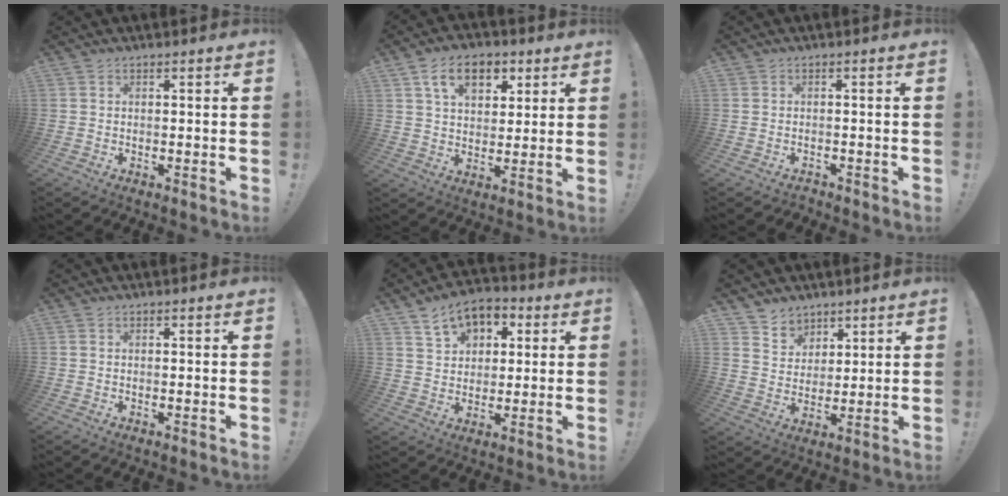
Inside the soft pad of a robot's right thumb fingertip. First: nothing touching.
{"total": 12.1, "force": [5.6, 7.8, 7.4], "torque": [-0.116, -0.003, 0.104]}
{"total": 1.1, "force": [-0.9, 0.6, 0.0], "torque": [0.001, 0.001, -0.016]}
{"total": 0.0}
{"total": 10.4, "force": [5.5, 7.4, 4.9], "torque": [-0.075, -0.023, 0.106]}
{"total": 6.6, "force": [5.0, 4.4, 0.1], "torque": [0.007, -0.051, 0.095]}